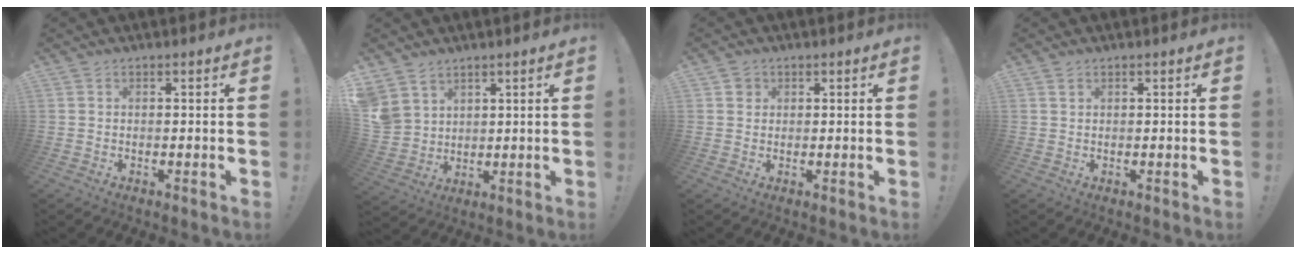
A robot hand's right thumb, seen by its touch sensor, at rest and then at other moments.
{"total": 6.6, "force": [4.3, 4.8, 1.3], "torque": [-0.039, -0.026, 0.093]}
{"total": 2.2, "force": [1.0, 2.0, 0.3], "torque": [0.002, -0.001, 0.017]}
{"total": 0.8, "force": [0.6, 0.4, 0.4], "torque": [-0.002, -0.003, 0.010]}